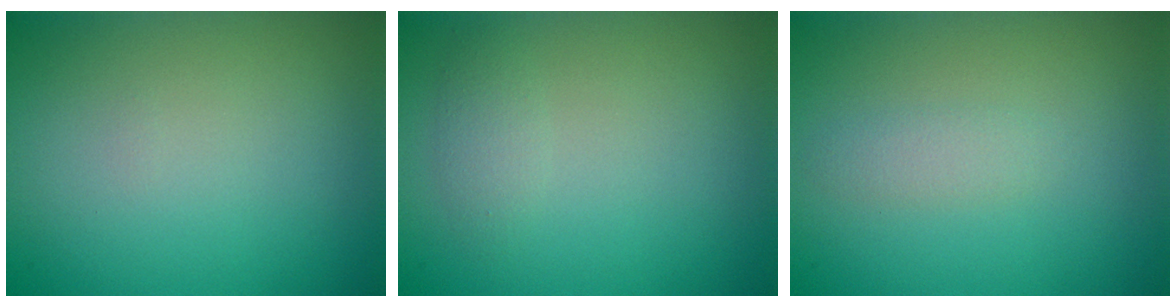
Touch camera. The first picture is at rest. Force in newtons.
{"total": 1.1, "press": 1.1, "slide": 0.0}
{"total": 1.1, "press": 1.1, "slide": 0.0}